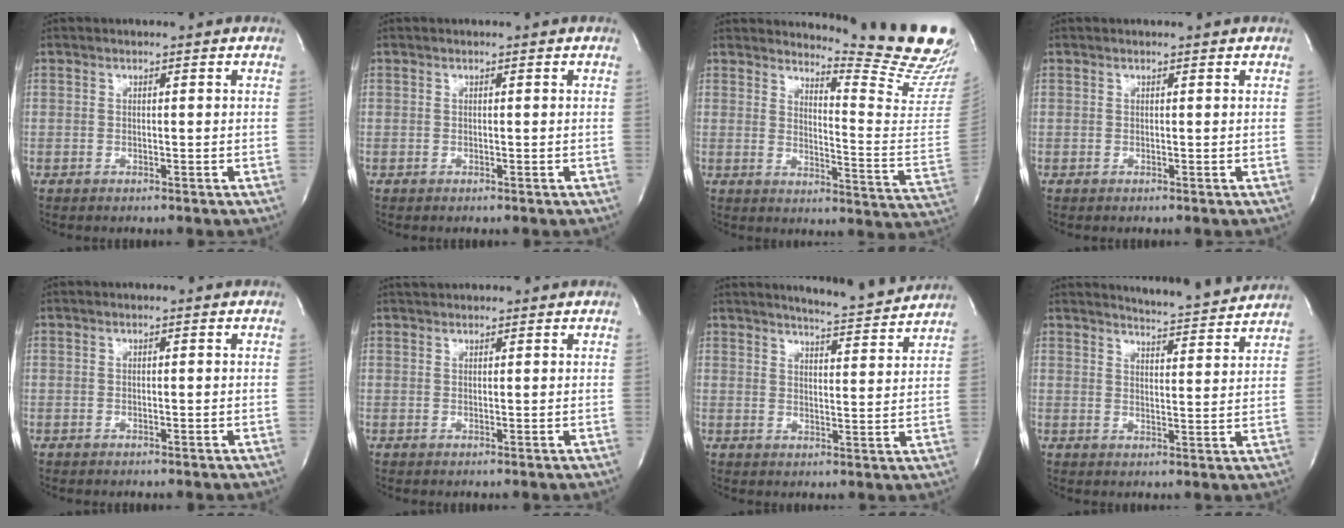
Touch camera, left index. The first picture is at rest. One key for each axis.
{"total": 0.0}
{"total": 17.9, "fx": 17.0, "fy": -0.3, "fz": 5.5, "tx": -0.086, "ty": -0.154, "tz": 0.194}
{"total": 1.3, "fx": 1.3, "fy": 0.2, "fz": 0.1, "tx": -0.013, "ty": 0.008, "tz": 0.011}
{"total": 0.0}
{"total": 2.2, "fx": 2.1, "fy": 0.7, "fz": 0.5, "tx": -0.009, "ty": 0.023, "tz": 0.034}
{"total": 8.8, "fx": 8.5, "fy": -0.6, "fz": 2.3, "tx": -0.047, "ty": -0.017, "tz": 0.109}
{"total": 8.9, "fx": 8.8, "fy": -0.4, "fz": 1.5, "tx": -0.037, "ty": -0.013, "tz": 0.111}